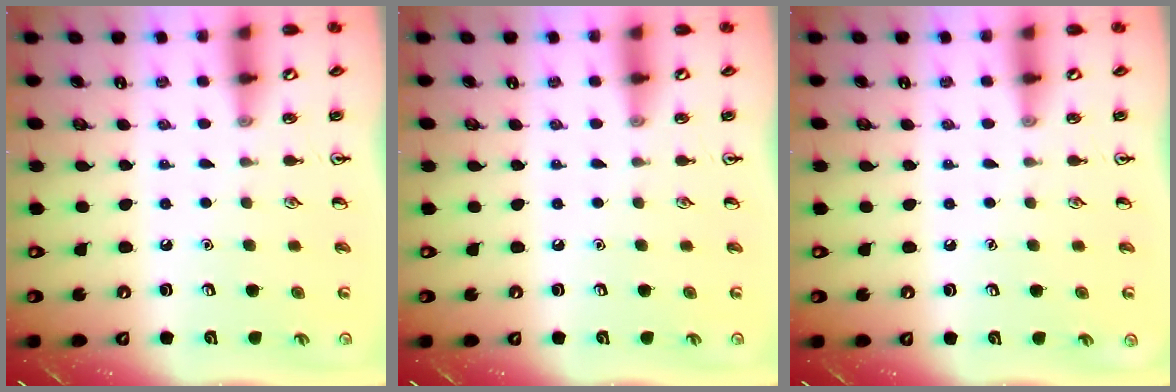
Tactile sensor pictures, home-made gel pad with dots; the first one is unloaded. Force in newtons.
{"total": 0.0}
{"total": 0.0}